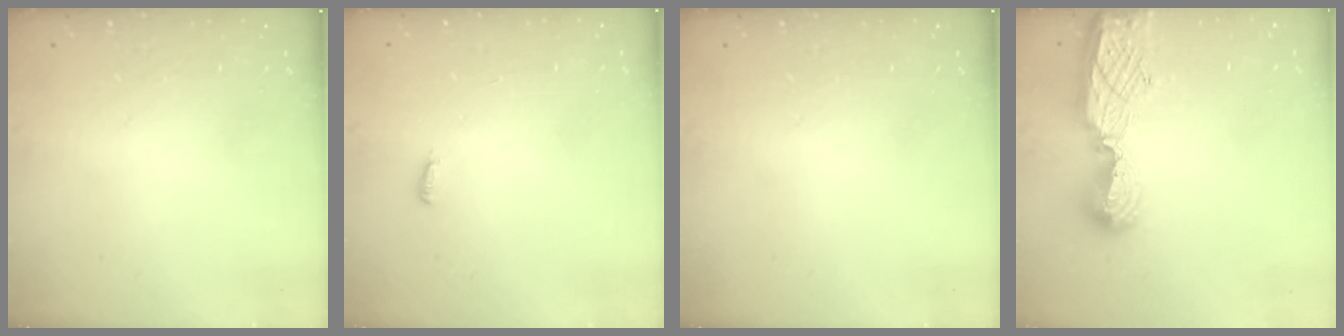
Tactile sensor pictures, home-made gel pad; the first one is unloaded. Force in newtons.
{"total": 2.9, "press": 2.8, "slide": 0.9}
{"total": 0.0}
{"total": 10.7, "press": 10.7, "slide": 1.0}